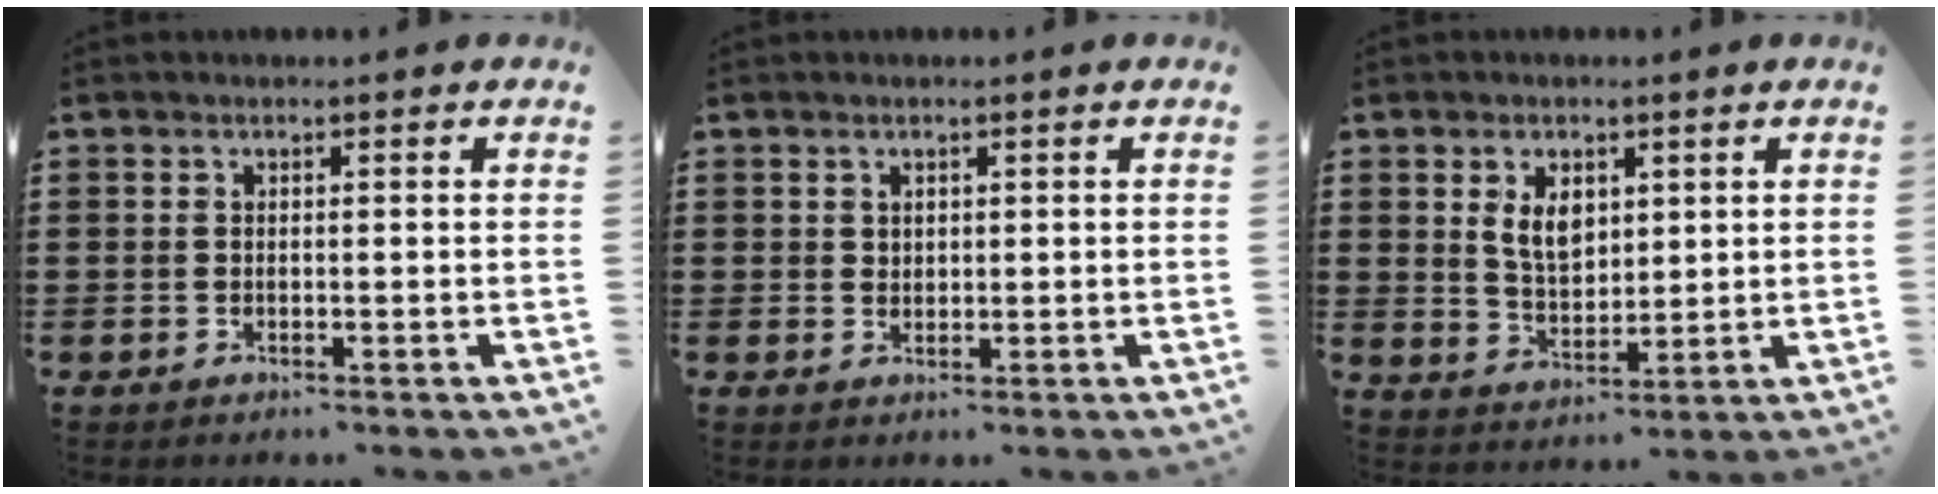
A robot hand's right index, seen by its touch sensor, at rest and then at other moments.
{"total": 1.1, "force": [0.9, 0.6, 0.1], "torque": [-0.004, 0.002, 0.019]}
{"total": 5.1, "force": [1.8, 3.5, 3.3], "torque": [-0.069, 0.009, 0.030]}